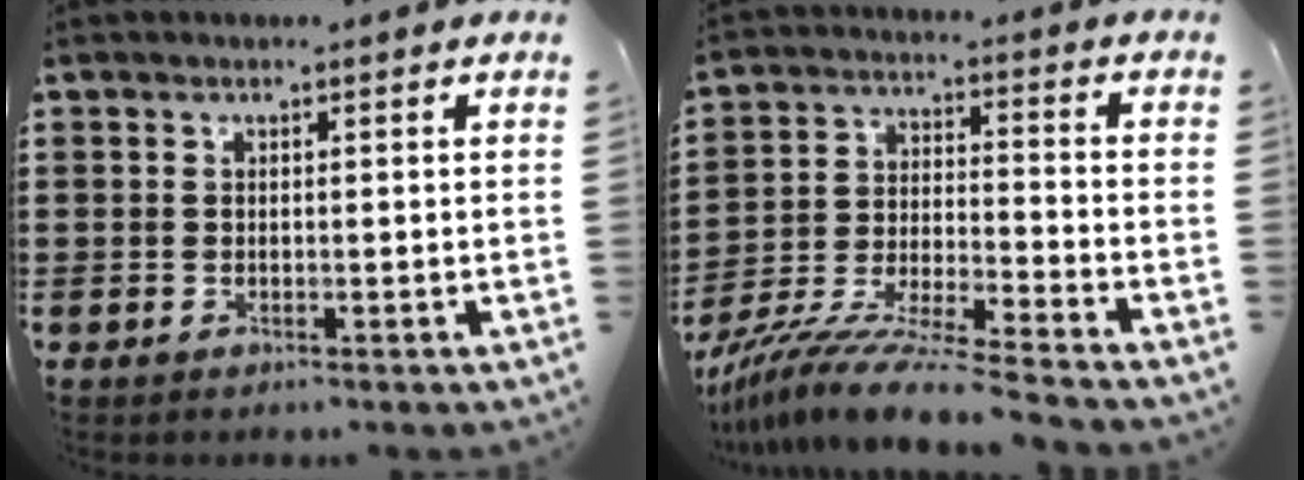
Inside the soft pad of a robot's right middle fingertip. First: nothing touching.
{"total": 10.2, "force": [-9.5, -0.5, 3.6], "torque": [-0.064, 0.004, -0.188]}